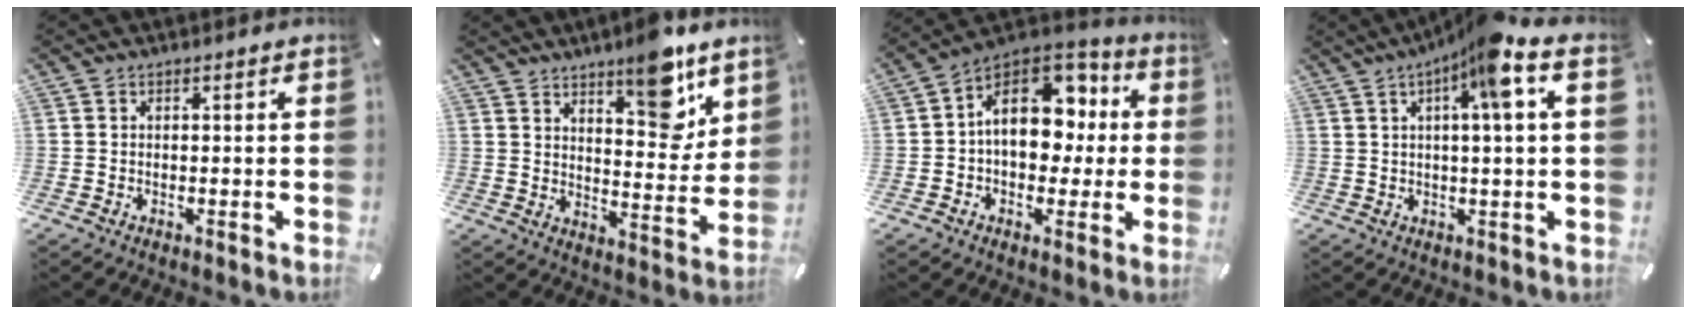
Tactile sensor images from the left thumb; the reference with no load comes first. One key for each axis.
{"total": 12.4, "fx": 8.7, "fy": 4.5, "fz": 7.6, "tx": -0.090, "ty": -0.065, "tz": 0.148}
{"total": 16.5, "fx": 2.9, "fy": 12.1, "fz": 10.8, "tx": -0.155, "ty": -0.014, "tz": 0.052}
{"total": 9.7, "fx": 3.8, "fy": 0.6, "fz": 8.9, "tx": -0.149, "ty": -0.010, "tz": 0.058}